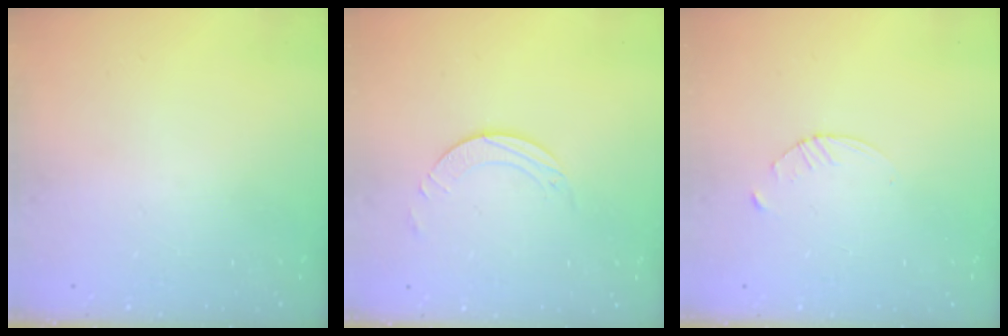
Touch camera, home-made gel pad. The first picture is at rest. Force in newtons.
{"total": 2.5, "press": 2.5, "slide": 0.2}
{"total": 3.2, "press": 3.2, "slide": 0.5}